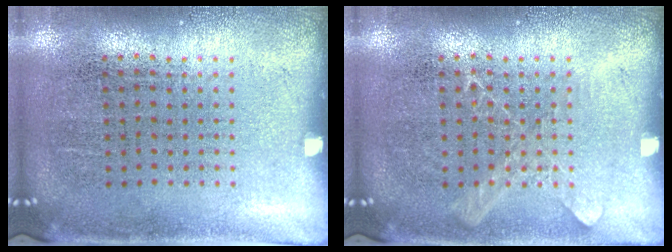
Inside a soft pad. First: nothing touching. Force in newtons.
{"total": 1.0, "press": 1.0, "slide": 0.3}